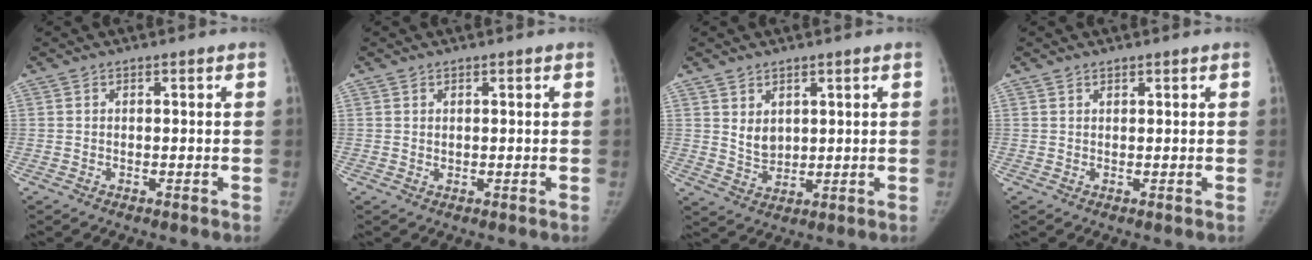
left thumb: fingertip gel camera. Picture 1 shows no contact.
{"total": 0.8, "force": [0.6, 0.5, 0.3], "torque": [0.001, -0.005, 0.010]}
{"total": 4.6, "force": [2.1, 3.1, 2.5], "torque": [-0.031, -0.023, 0.050]}
{"total": 1.0, "force": [0.8, 0.4, 0.2], "torque": [0.002, -0.006, 0.013]}